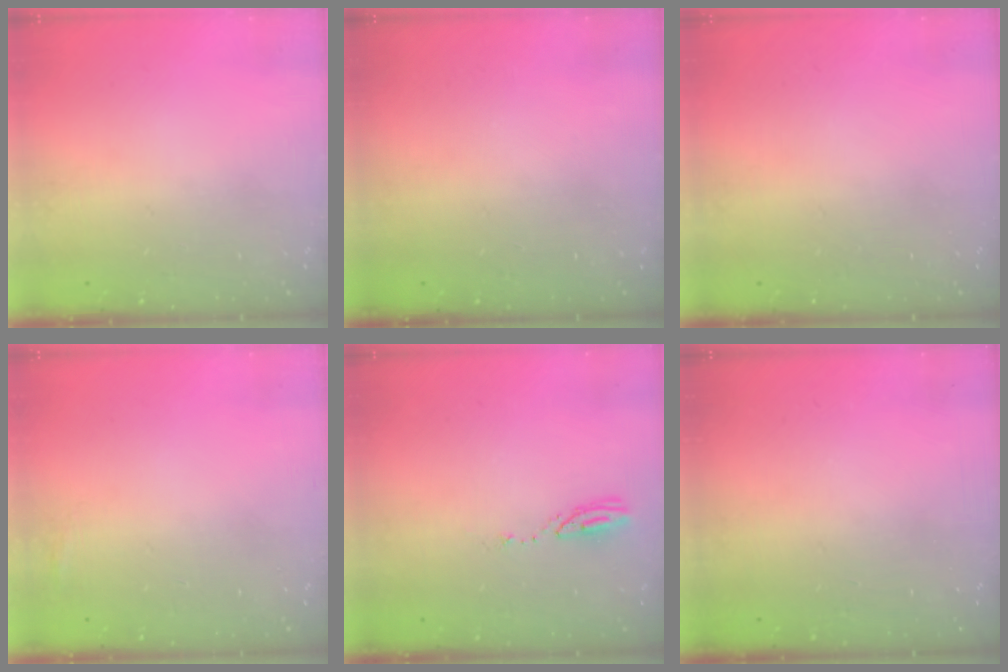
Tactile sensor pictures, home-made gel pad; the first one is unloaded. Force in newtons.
{"total": 0.0}
{"total": 0.0}
{"total": 9.7, "press": 4.2, "slide": 8.8}
{"total": 4.1, "press": 4.1, "slide": 0.3}
{"total": 0.0}